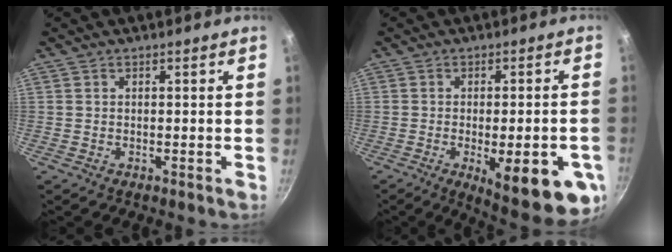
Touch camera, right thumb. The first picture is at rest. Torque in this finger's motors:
{"motor_torque": [0.17, 0.62, 0.03, -0.32, 0.26]}